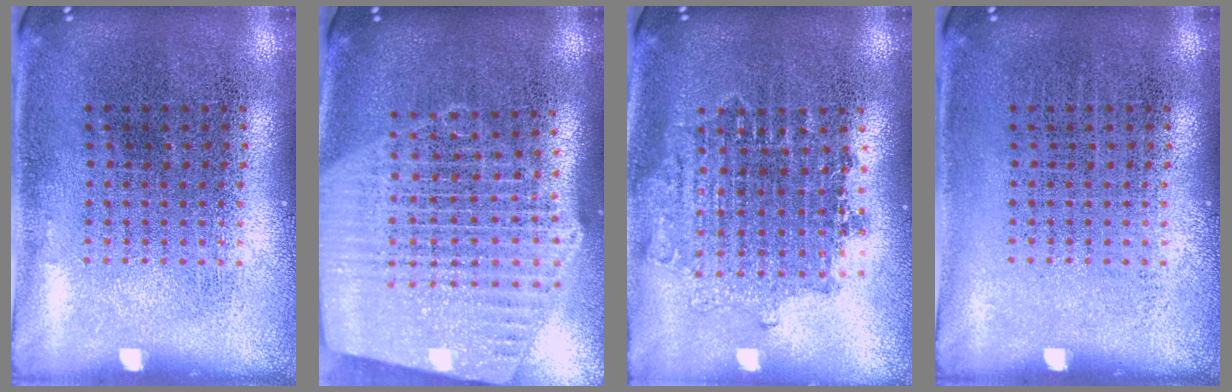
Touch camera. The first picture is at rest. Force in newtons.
{"total": 2.6, "press": 2.2, "slide": 1.4}
{"total": 1.6, "press": 1.3, "slide": 0.9}
{"total": 0.0}